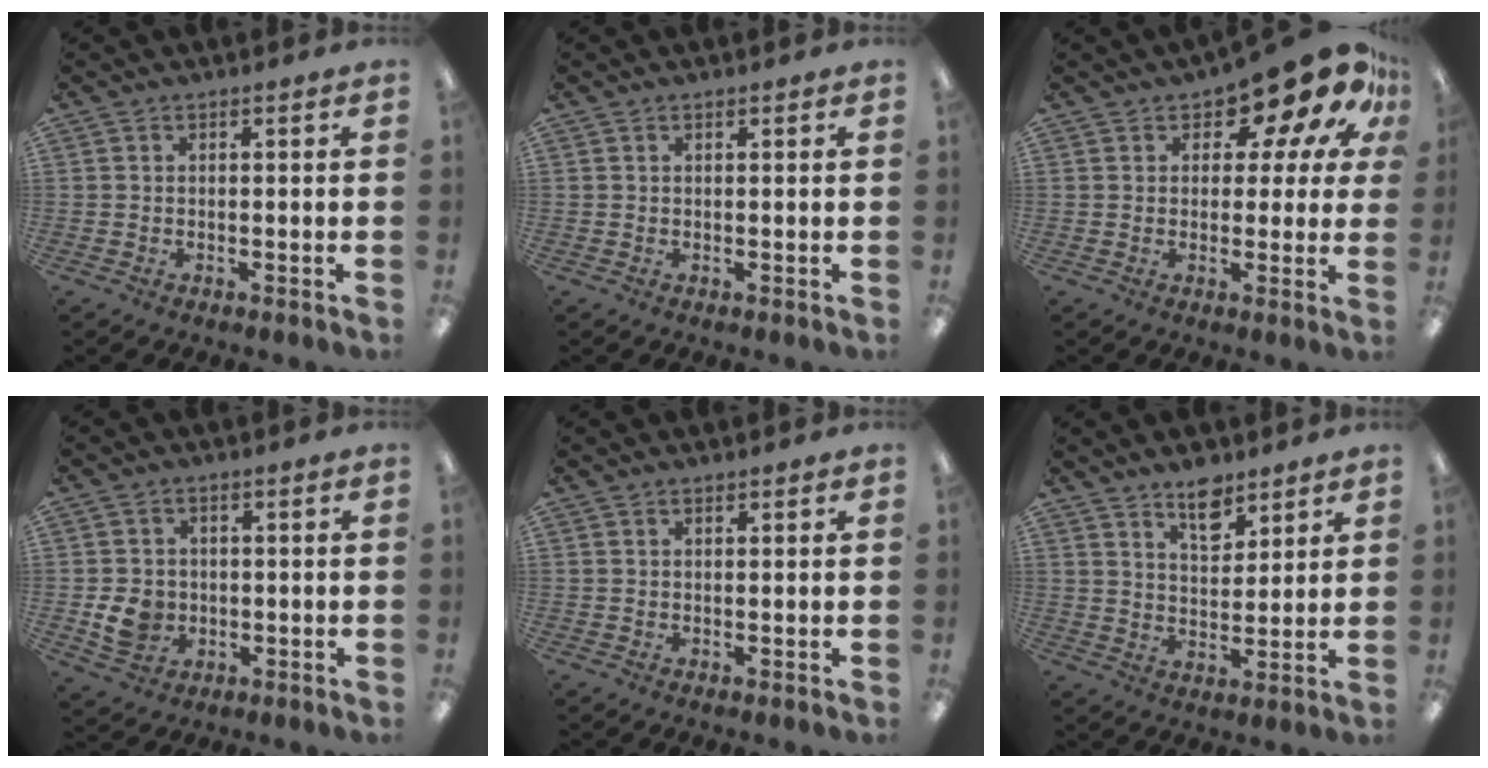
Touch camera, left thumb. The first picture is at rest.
{"total": 0.5, "force": [0.4, 0.3, 0.1], "torque": [-0.003, 0.003, 0.007]}
{"total": 13.2, "force": [8.9, 5.7, 7.9], "torque": [-0.117, -0.061, 0.150]}
{"total": 6.9, "force": [-0.9, 6.0, 3.1], "torque": [-0.053, 0.004, -0.015]}
{"total": 0.8, "force": [0.6, 0.4, 0.2], "torque": [-0.006, 0.001, 0.011]}
{"total": 8.2, "force": [6.2, 4.0, 3.6], "torque": [-0.040, -0.036, 0.106]}